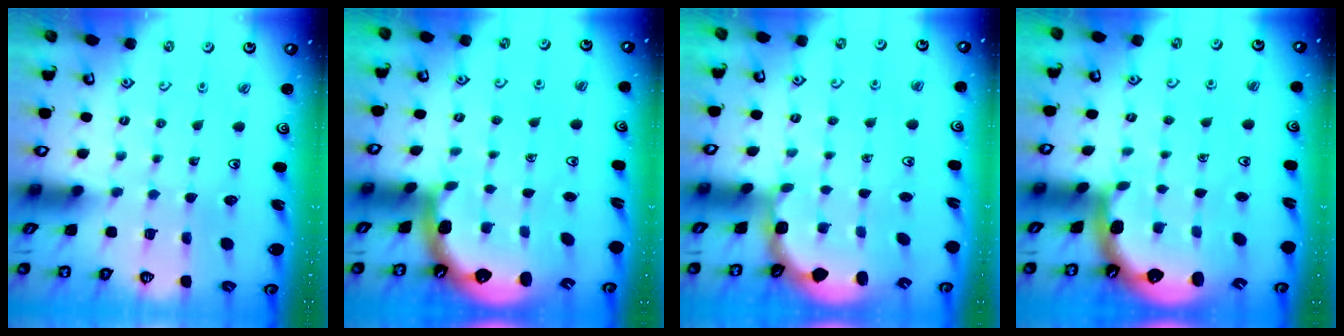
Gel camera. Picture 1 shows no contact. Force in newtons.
{"total": 1.6, "press": 1.5, "slide": 0.6}
{"total": 2.8, "press": 2.2, "slide": 1.7}
{"total": 1.6, "press": 1.5, "slide": 0.6}